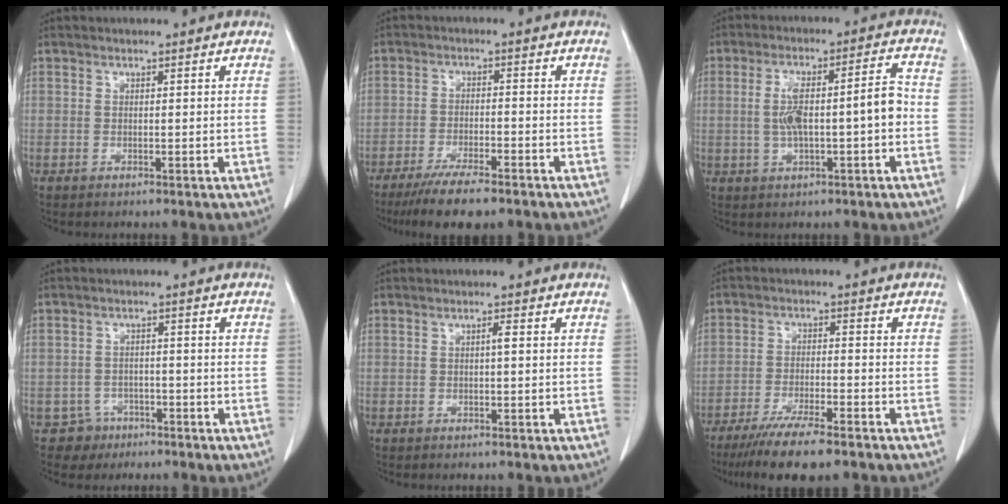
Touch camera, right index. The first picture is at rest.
{"total": 8.5, "force": [-6.6, 1.3, 5.2], "torque": [-0.084, -0.018, -0.105]}
{"total": 9.1, "force": [-0.7, 1.6, 8.9], "torque": [-0.160, 0.027, -0.009]}
{"total": 3.7, "force": [-2.1, 3.0, -0.4], "torque": [0.013, 0.014, -0.031]}
{"total": 0.8, "force": [0.1, 0.0, 0.8], "torque": [-0.014, 0.001, 0.001]}
{"total": 10.3, "force": [-7.9, 1.2, 6.5], "torque": [-0.104, -0.023, -0.127]}